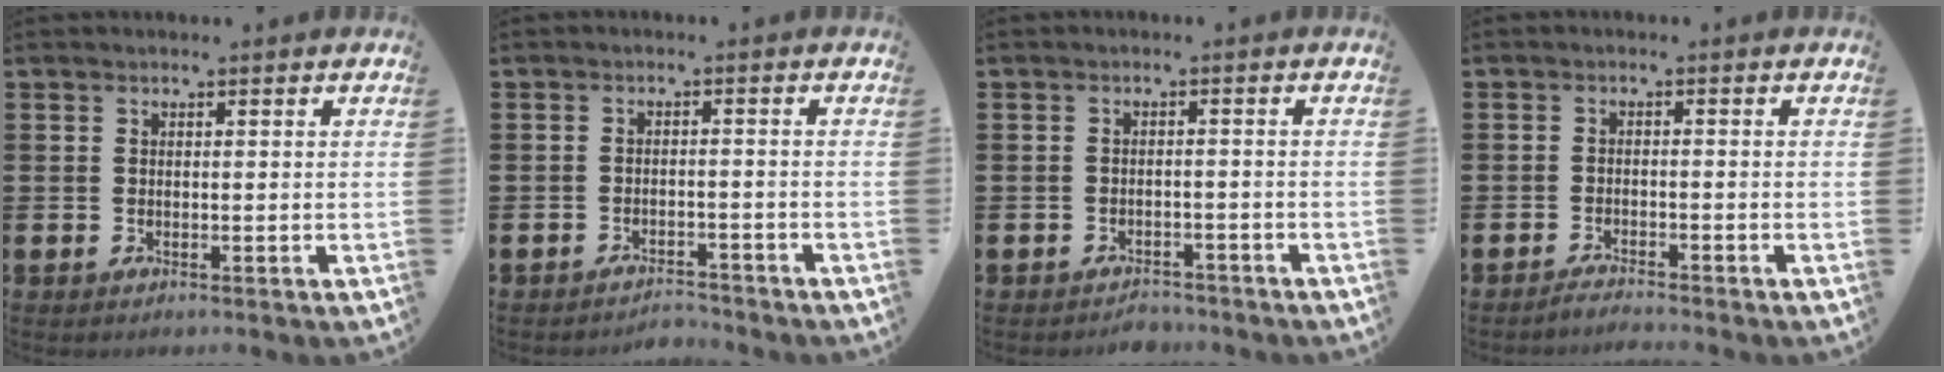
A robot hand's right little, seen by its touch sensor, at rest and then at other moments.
{"total": 2.2, "force": [-2.2, 0.1, -0.1], "torque": [-0.006, 0.003, -0.049]}
{"total": 1.9, "force": [-1.8, 0.3, -0.1], "torque": [-0.004, 0.005, -0.041]}
{"total": 1.6, "force": [-1.6, -0.2, 0.2], "torque": [-0.004, 0.003, -0.032]}